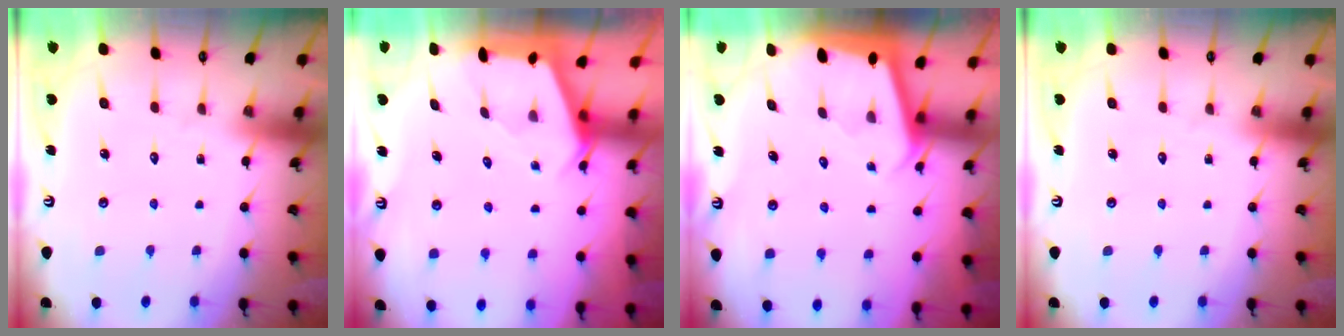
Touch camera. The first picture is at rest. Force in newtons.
{"total": 2.5, "press": 2.5, "slide": 0.2}
{"total": 1.9, "press": 1.9, "slide": 0.1}
{"total": 0.0}